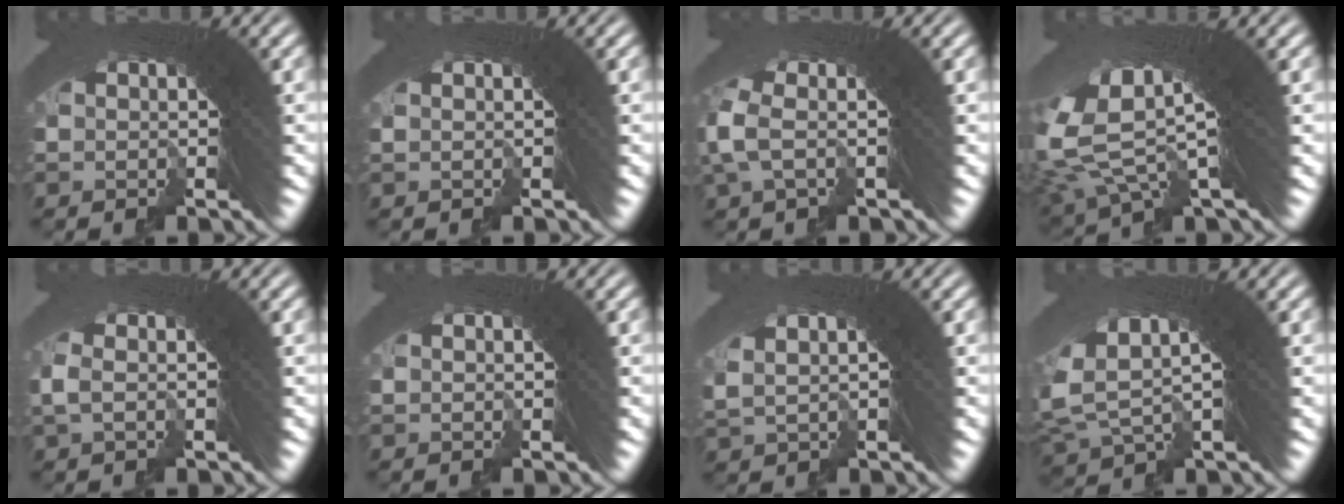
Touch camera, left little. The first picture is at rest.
{"total": 0.8, "force": [0.5, -0.5, 0.3], "torque": [0.007, 0.011, 0.006]}
{"total": 2.5, "force": [0.2, 0.5, 2.4], "torque": [-0.052, 0.004, 0.000]}
{"total": 10.4, "force": [3.3, 5.3, 8.3], "torque": [-0.160, 0.012, 0.049]}
{"total": 1.2, "force": [-0.2, -0.4, 1.1], "torque": [-0.017, 0.008, -0.007]}
{"total": 0.0}
{"total": 2.6, "force": [1.2, 0.7, 2.2], "torque": [-0.026, 0.013, 0.021]}
{"total": 9.0, "force": [3.3, 5.1, 6.6], "torque": [-0.131, 0.014, 0.048]}